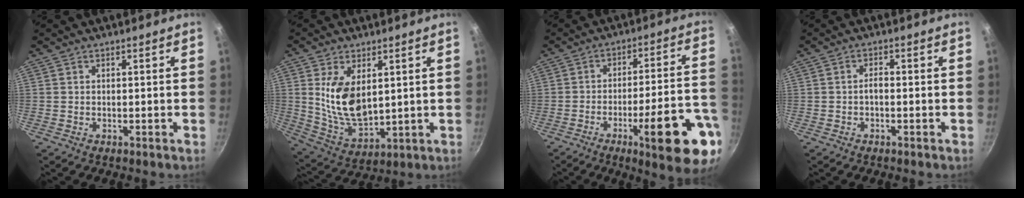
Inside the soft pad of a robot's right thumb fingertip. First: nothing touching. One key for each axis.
{"total": 12.6, "fx": 2.7, "fy": 7.2, "fz": 10.0, "tx": -0.174, "ty": -0.030, "tz": 0.068}
{"total": 19.4, "fx": -8.8, "fy": 3.8, "fz": 16.8, "tx": -0.198, "ty": 0.038, "tz": -0.120}
{"total": 1.5, "fx": -0.6, "fy": 0.7, "fz": 1.2, "tx": -0.017, "ty": 0.010, "tz": -0.011}